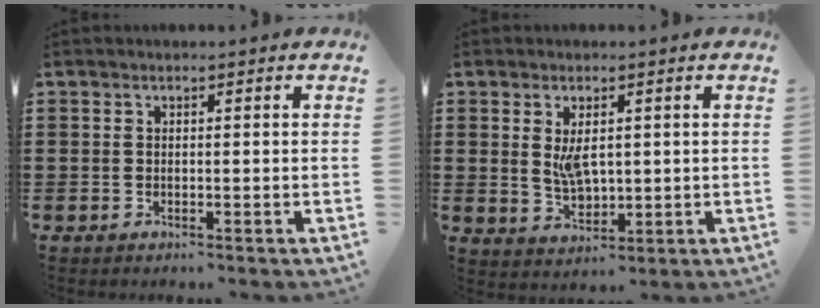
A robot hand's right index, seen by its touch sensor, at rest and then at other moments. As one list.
[{"total": 4.3, "force": [0.8, 2.2, 3.6], "torque": [-0.066, -0.001, 0.014]}]